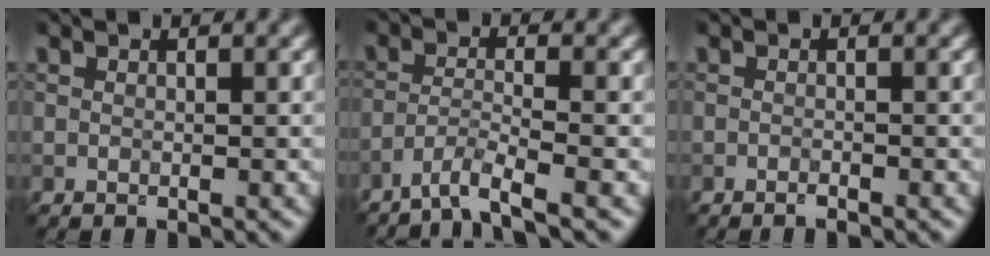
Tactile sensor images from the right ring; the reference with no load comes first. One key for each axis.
{"total": 3.3, "fx": -2.5, "fy": 0.2, "fz": 2.0, "tx": -0.036, "ty": 0.003, "tz": -0.061}
{"total": 0.6, "fx": -0.4, "fy": 0.0, "fz": 0.3, "tx": -0.007, "ty": -0.001, "tz": -0.008}